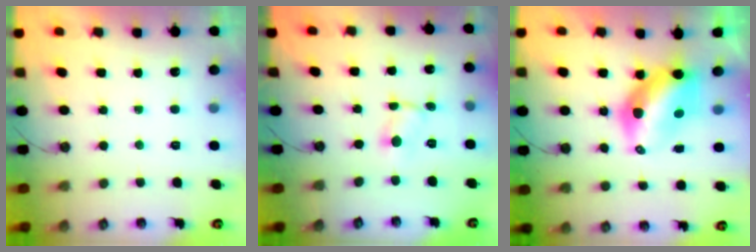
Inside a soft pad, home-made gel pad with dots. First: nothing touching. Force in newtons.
{"total": 1.1, "press": 1.0, "slide": 0.2}
{"total": 10.0, "press": 9.9, "slide": 0.9}